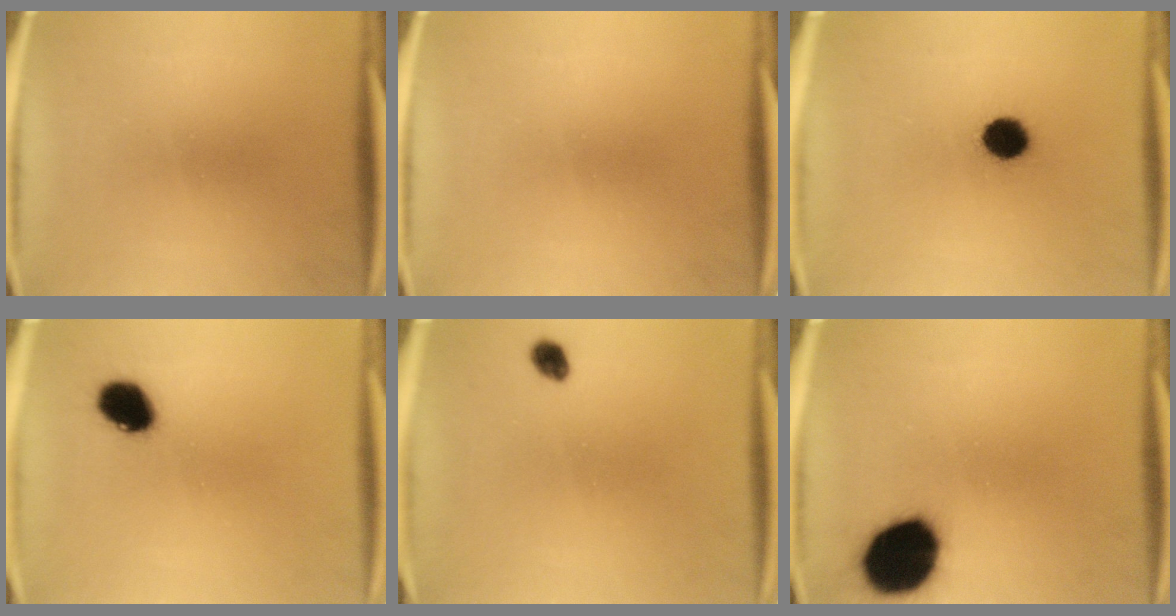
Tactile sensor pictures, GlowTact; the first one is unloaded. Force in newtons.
{"total": 0.0}
{"total": 7.5}
{"total": 7.7}
{"total": 2.0}
{"total": 17.3}